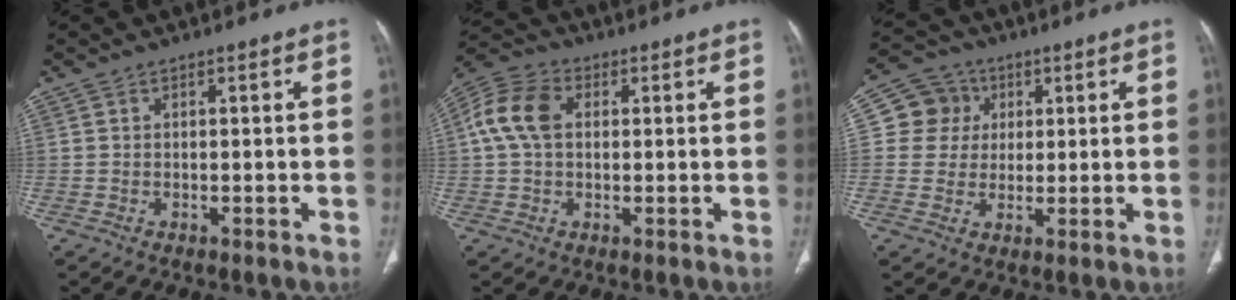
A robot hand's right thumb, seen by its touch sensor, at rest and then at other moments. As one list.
[{"total": 8.9, "force": [1.4, 6.1, 6.4], "torque": [-0.137, 0.024, 0.022]}, {"total": 7.7, "force": [1.7, 7.3, 1.4], "torque": [0.010, 0.004, 0.024]}]